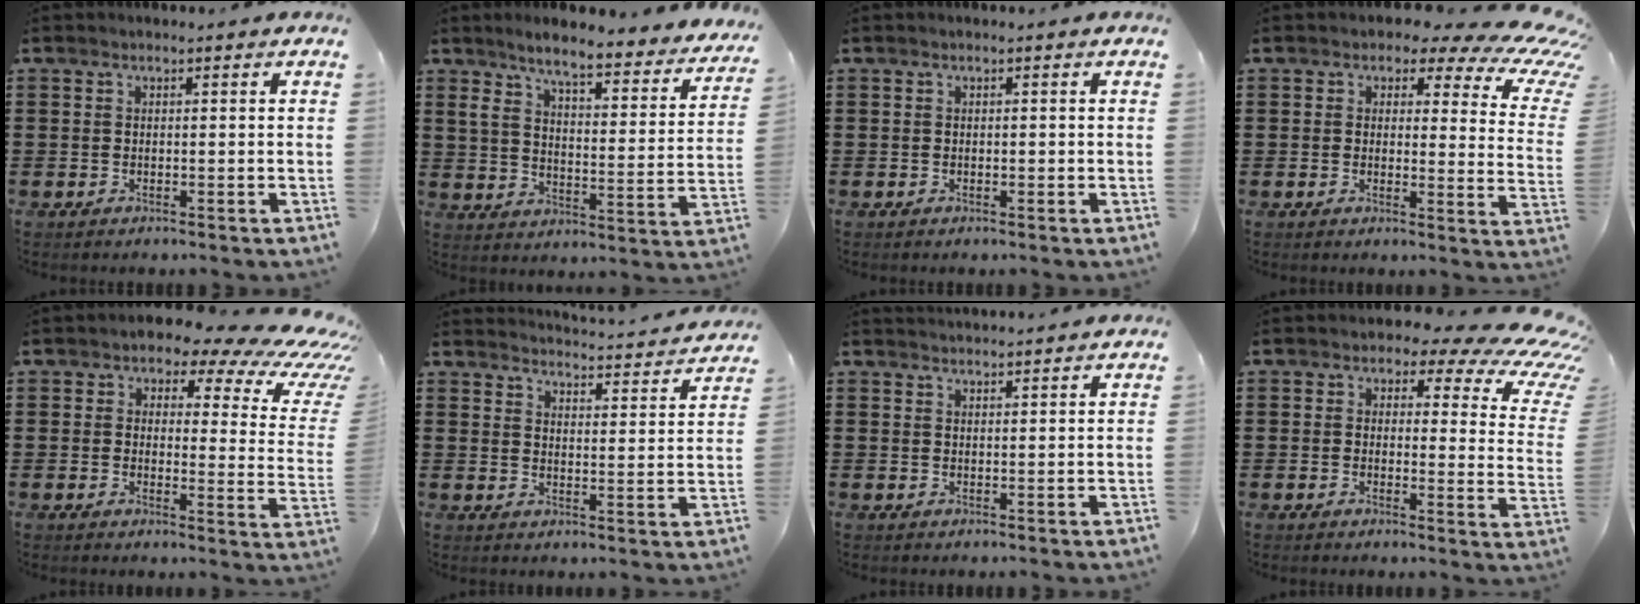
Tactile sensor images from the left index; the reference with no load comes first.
{"total": 6.3, "force": [5.2, 0.2, 3.5], "torque": [-0.093, -0.038, 0.080]}
{"total": 0.0}
{"total": 5.3, "force": [3.5, 2.7, 2.9], "torque": [-0.052, -0.019, 0.054]}
{"total": 7.3, "force": [5.5, 2.9, 3.8], "torque": [-0.068, -0.034, 0.090]}
{"total": 3.5, "force": [3.4, -0.5, 0.0], "torque": [-0.012, -0.035, 0.053]}
{"total": 1.6, "force": [1.6, 0.0, -0.1], "torque": [-0.002, 0.001, 0.031]}
{"total": 5.8, "force": [4.1, 2.7, 3.1], "torque": [-0.056, -0.025, 0.067]}